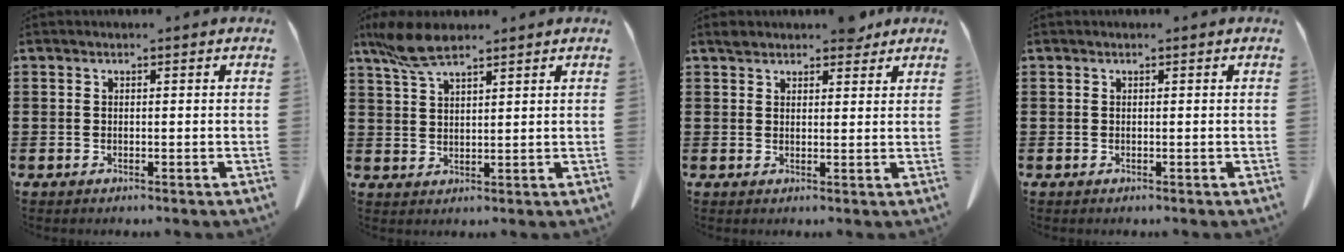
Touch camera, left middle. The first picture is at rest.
{"total": 6.5, "force": [4.7, 1.6, 4.2], "torque": [-0.093, -0.002, 0.088]}
{"total": 3.9, "force": [3.3, 1.5, 1.5], "torque": [-0.020, -0.004, 0.061]}
{"total": 0.0}